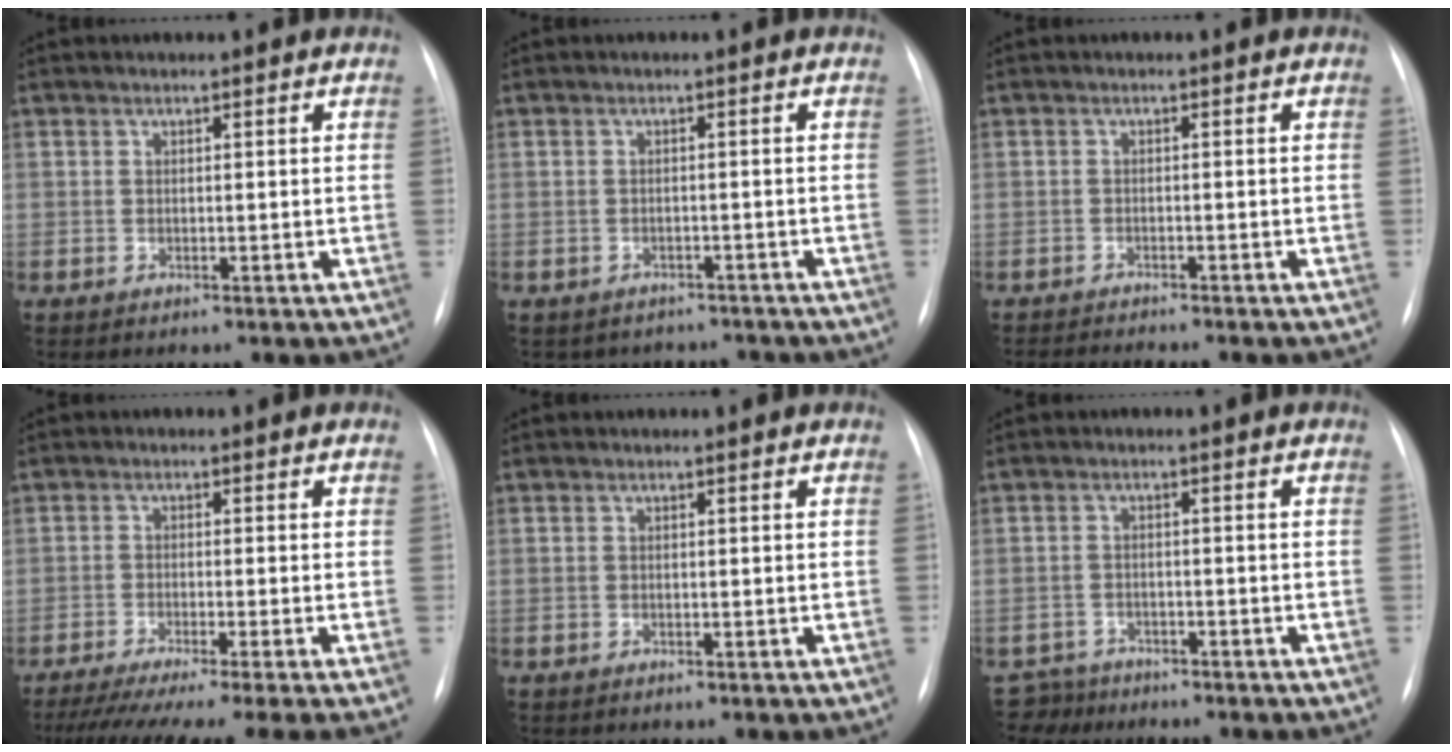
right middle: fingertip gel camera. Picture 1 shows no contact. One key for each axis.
{"total": 6.2, "fx": -5.4, "fy": 3.1, "fz": 0.1, "tx": 0.006, "ty": 0.017, "tz": -0.059}
{"total": 5.4, "fx": -5.0, "fy": -0.1, "fz": 2.0, "tx": -0.025, "ty": -0.011, "tz": -0.076}
{"total": 15.1, "fx": -12.7, "fy": -1.1, "fz": 8.2, "tx": -0.113, "ty": -0.047, "tz": -0.190}
{"total": 0.0}
{"total": 3.7, "fx": -3.3, "fy": 1.4, "fz": -1.2, "tx": 0.020, "ty": -0.004, "tz": -0.058}